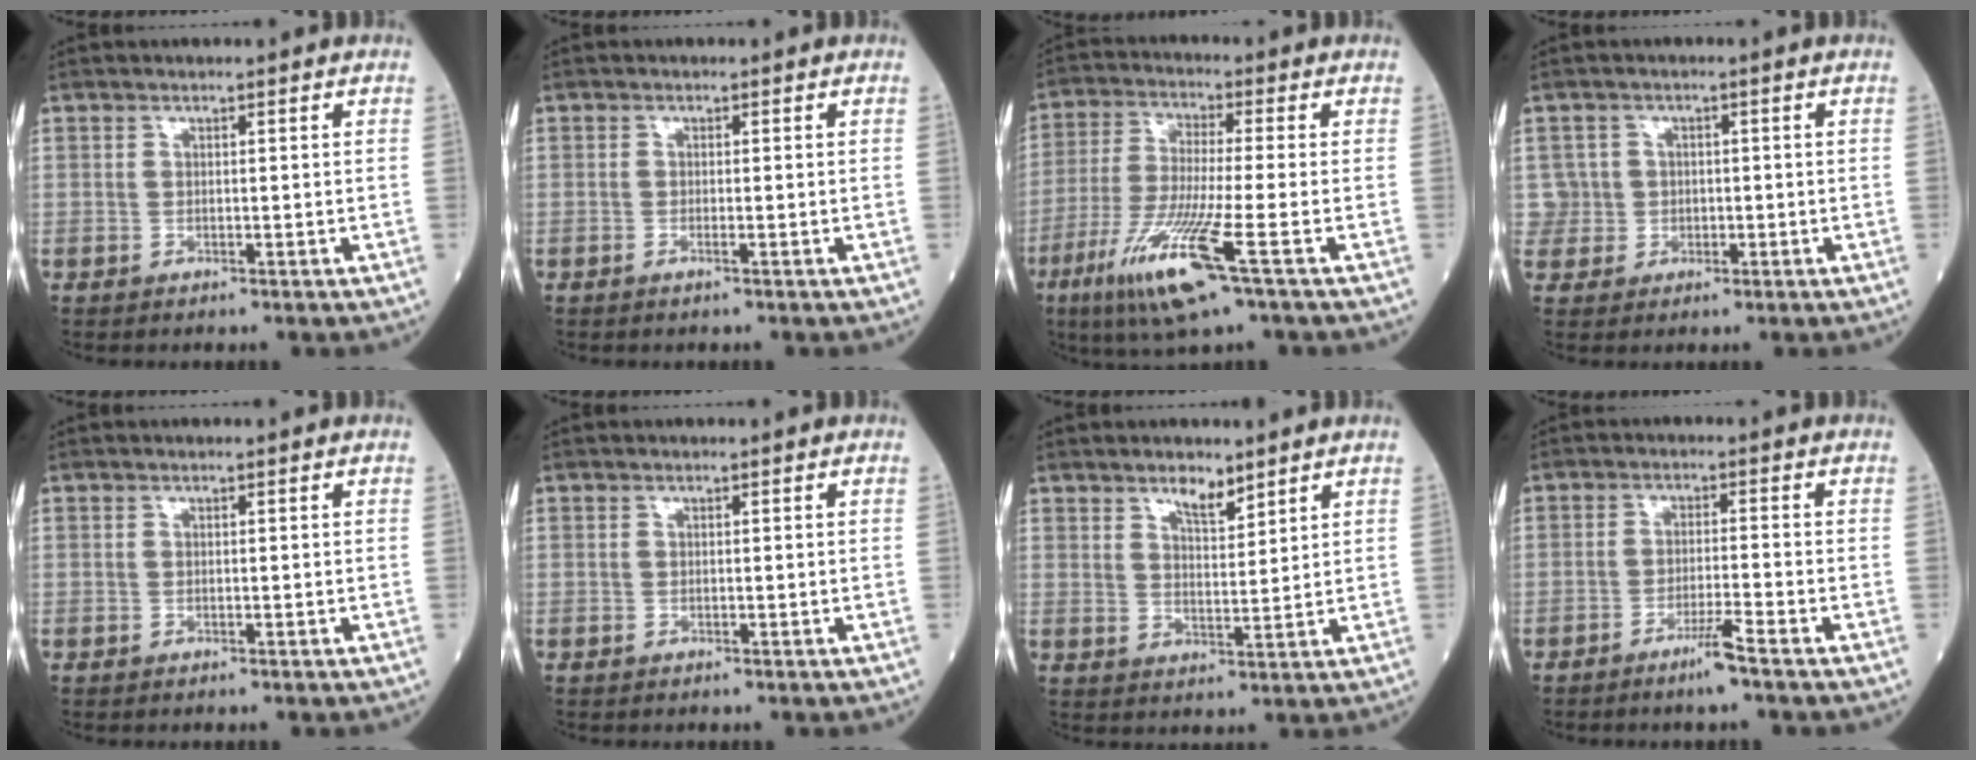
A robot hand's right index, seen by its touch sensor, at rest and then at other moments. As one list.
[{"total": 0.8, "force": [-0.4, -0.1, 0.6], "torque": [-0.012, -0.001, -0.007]}, {"total": 12.5, "force": [-5.9, 0.0, 11.0], "torque": [-0.233, -0.033, -0.111]}, {"total": 3.5, "force": [0.2, 3.5, -0.5], "torque": [0.024, 0.010, 0.003]}, {"total": 0.0}, {"total": 0.0}, {"total": 4.0, "force": [3.1, 1.2, 2.2], "torque": [-0.040, -0.004, 0.055]}, {"total": 3.9, "force": [-2.7, -0.6, 2.7], "torque": [-0.053, -0.007, -0.054]}]